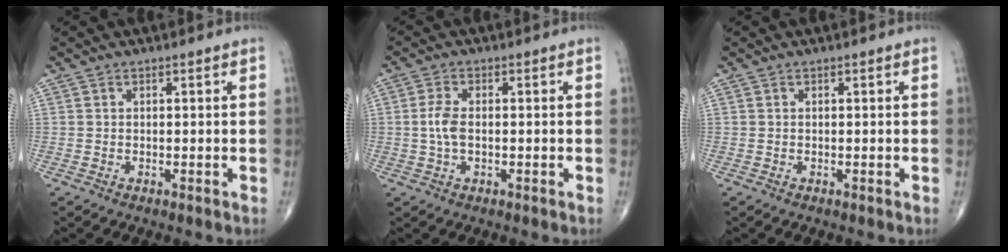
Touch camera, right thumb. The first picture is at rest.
{"total": 3.9, "force": [-0.2, 2.0, 3.4], "torque": [-0.075, 0.006, -0.007]}
{"total": 0.0}